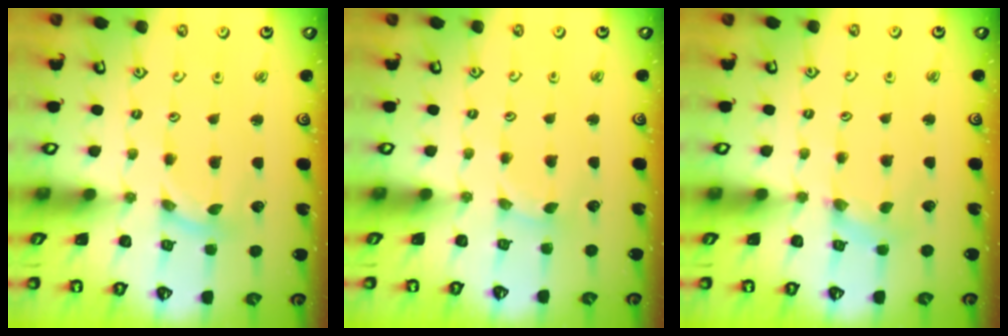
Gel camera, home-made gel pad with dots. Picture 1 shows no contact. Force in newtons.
{"total": 0.6, "press": 0.5, "slide": 0.1}
{"total": 1.0, "press": 1.0, "slide": 0.1}